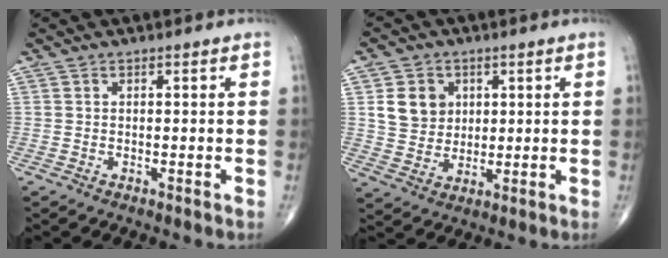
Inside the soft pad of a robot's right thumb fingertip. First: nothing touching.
{"total": 7.6, "force": [2.3, 6.5, 3.3], "torque": [-0.029, -0.011, 0.048]}